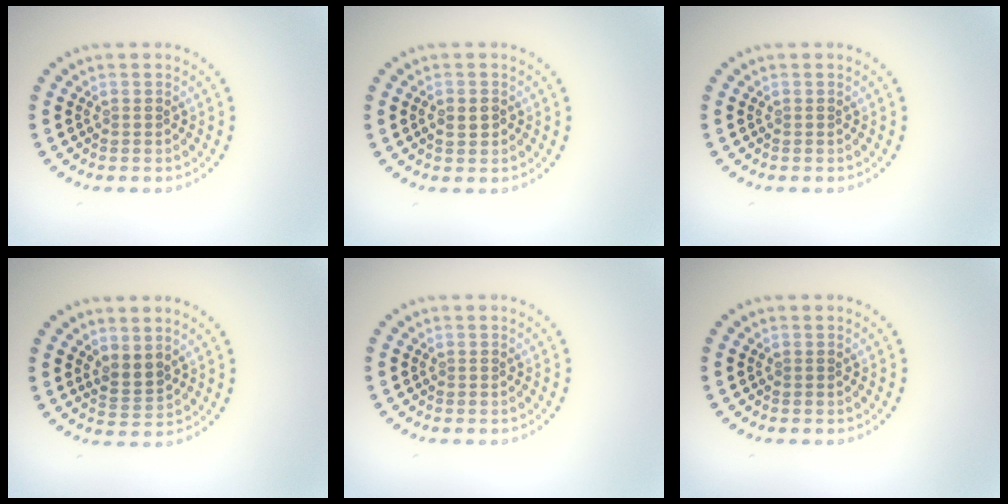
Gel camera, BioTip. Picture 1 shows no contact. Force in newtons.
{"total": 1.6, "press": 1.5, "slide": 0.3}
{"total": 0.0}
{"total": 2.0, "press": 1.5, "slide": 1.2}
{"total": 0.0}
{"total": 0.0}